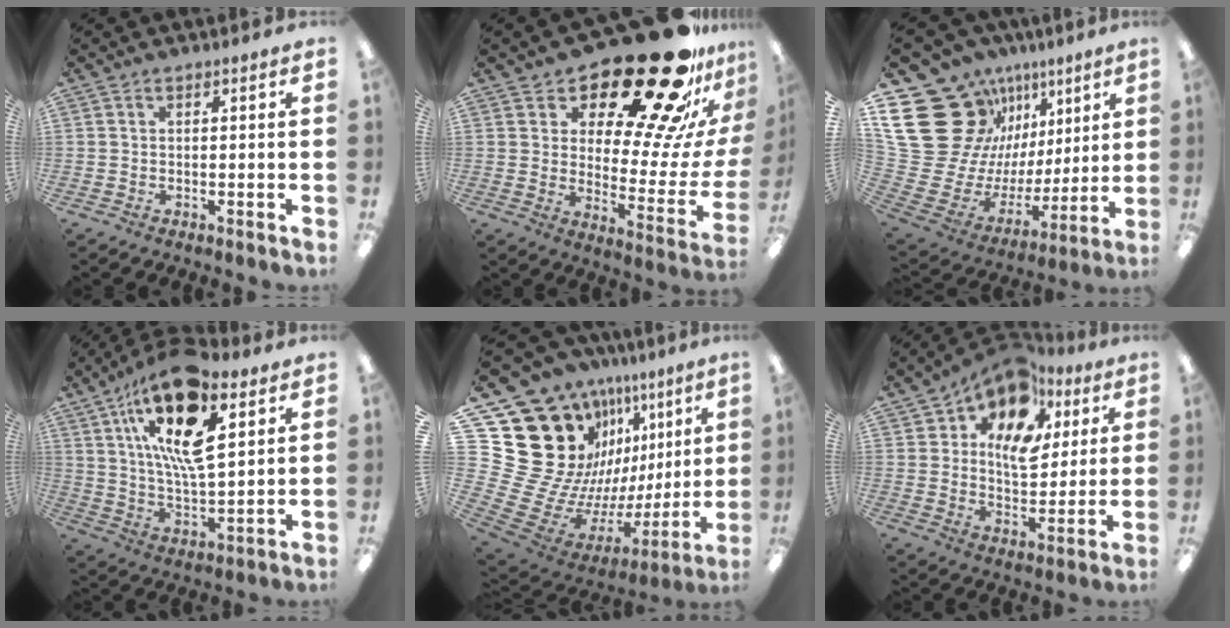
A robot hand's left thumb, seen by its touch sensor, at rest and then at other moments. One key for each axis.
{"total": 28.1, "fx": 20.4, "fy": 9.2, "fz": 17.0, "tx": -0.222, "ty": -0.157, "tz": 0.341}
{"total": 25.5, "fx": 11.7, "fy": 19.4, "fz": 11.7, "tx": -0.202, "ty": -0.096, "tz": 0.269}
{"total": 21.1, "fx": 10.8, "fy": 8.7, "fz": 15.9, "tx": -0.273, "ty": -0.039, "tz": 0.177}
{"total": 26.7, "fx": 11.5, "fy": 18.8, "fz": 15.2, "tx": -0.256, "ty": -0.159, "tz": 0.285}
{"total": 15.5, "fx": 9.2, "fy": 9.1, "fz": 8.5, "tx": -0.151, "ty": -0.048, "tz": 0.166}